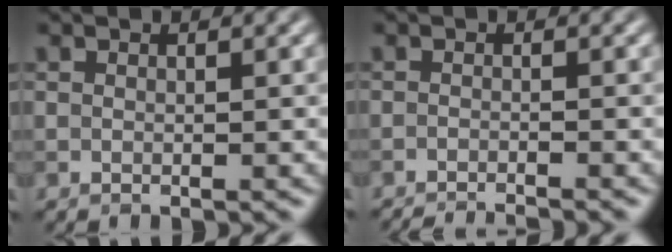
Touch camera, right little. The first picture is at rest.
{"total": 3.2, "force": [-3.0, 0.3, 1.2], "torque": [-0.017, -0.007, -0.050]}